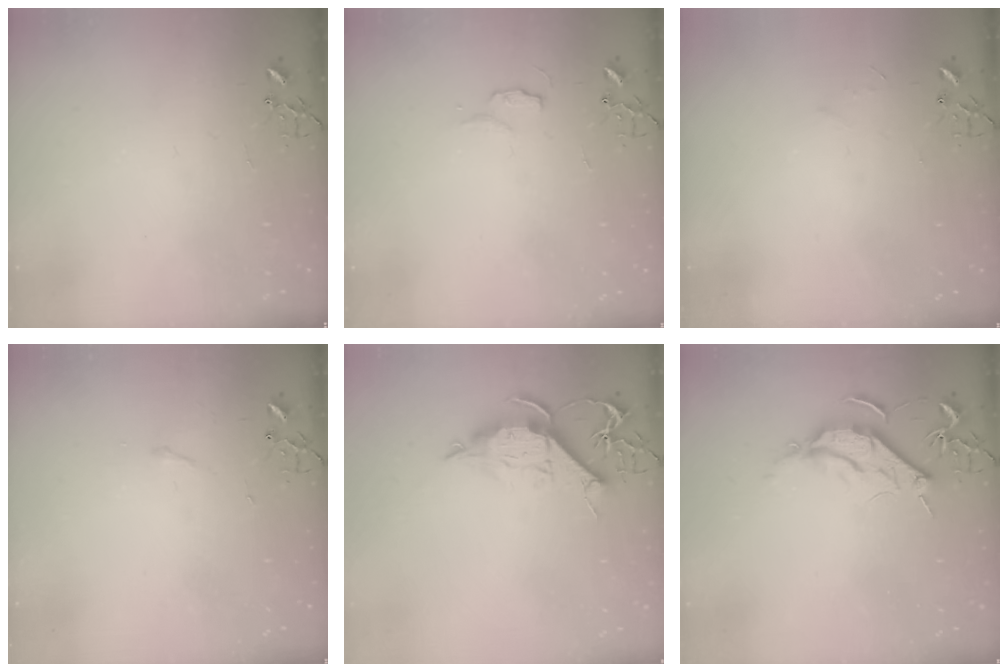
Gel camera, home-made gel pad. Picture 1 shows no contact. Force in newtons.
{"total": 4.9, "press": 4.9, "slide": 0.6}
{"total": 3.5, "press": 3.5, "slide": 0.4}
{"total": 2.9, "press": 2.9, "slide": 0.5}
{"total": 10.6, "press": 10.6, "slide": 0.4}
{"total": 9.1, "press": 9.0, "slide": 0.8}